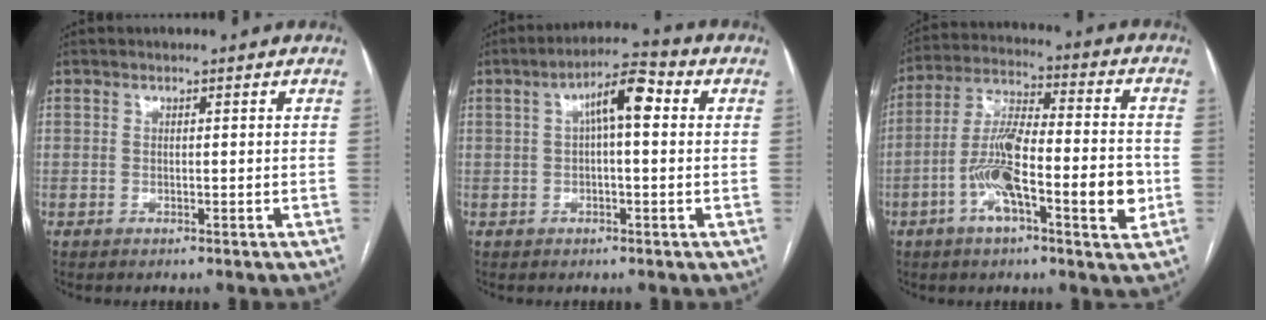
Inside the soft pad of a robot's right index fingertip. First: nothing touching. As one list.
[{"total": 6.9, "force": [1.4, 1.6, 6.5], "torque": [-0.111, 0.029, 0.019]}, {"total": 15.0, "force": [-4.1, 3.7, 14.0], "torque": [-0.249, 0.013, -0.072]}]